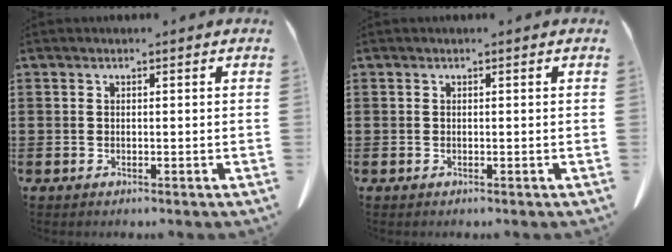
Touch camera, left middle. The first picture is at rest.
{"total": 0.0}